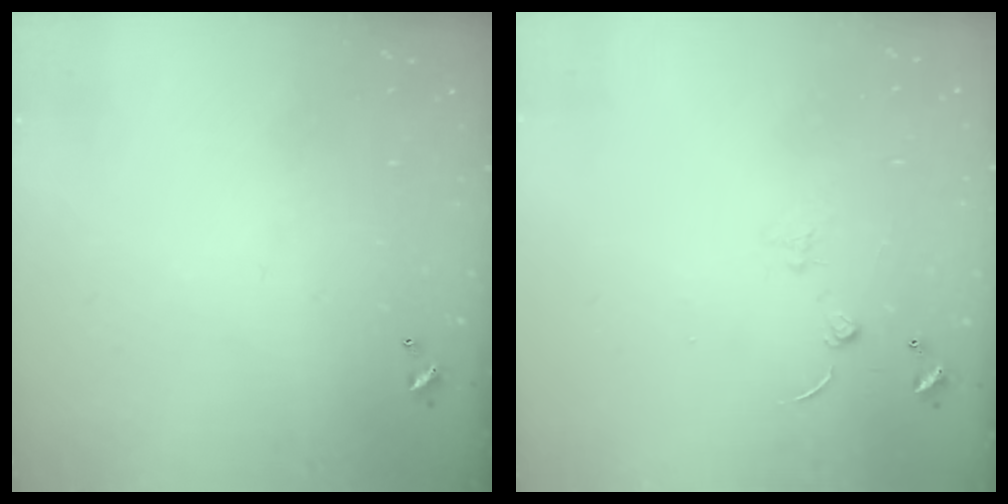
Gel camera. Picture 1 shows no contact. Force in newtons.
{"total": 0.9, "press": 0.9, "slide": 0.3}